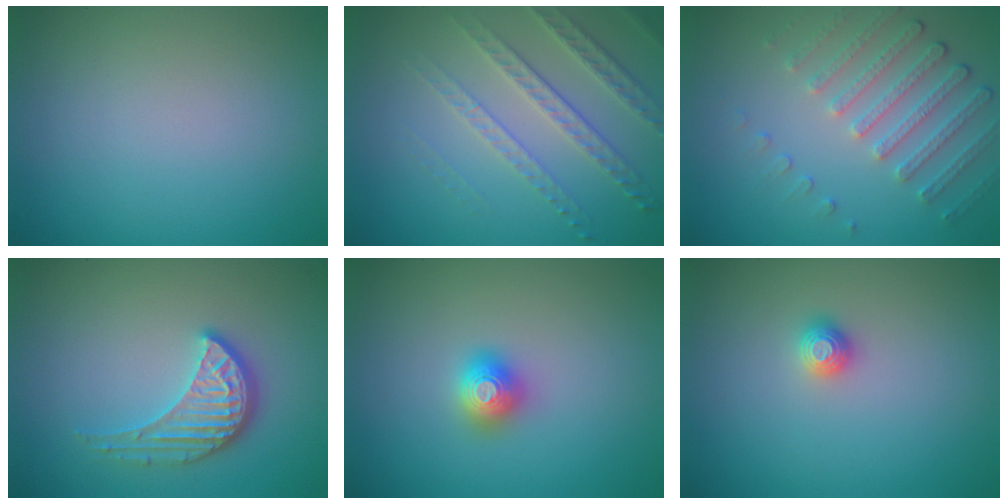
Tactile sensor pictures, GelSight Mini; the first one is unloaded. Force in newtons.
{"total": 3.5, "press": 3.1, "slide": 1.6}
{"total": 4.5, "press": 3.4, "slide": 3.0}
{"total": 3.8, "press": 3.2, "slide": 2.1}
{"total": 2.0, "press": 2.0, "slide": 0.2}
{"total": 1.2, "press": 1.1, "slide": 0.3}